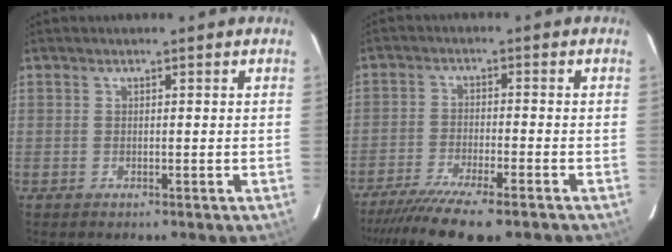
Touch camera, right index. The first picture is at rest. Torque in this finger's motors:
{"motor_torque": [1.04, -1.10, 0.66, 0.17]}